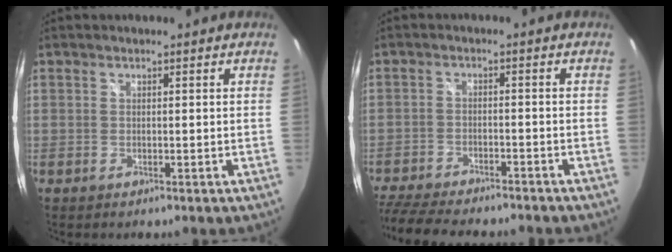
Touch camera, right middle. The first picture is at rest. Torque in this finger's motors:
{"motor_torque": [1.09, -1.06, 0.23, 0.11]}